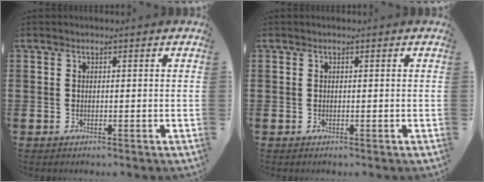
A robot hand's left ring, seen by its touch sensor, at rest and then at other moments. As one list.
[{"total": 0.0}]